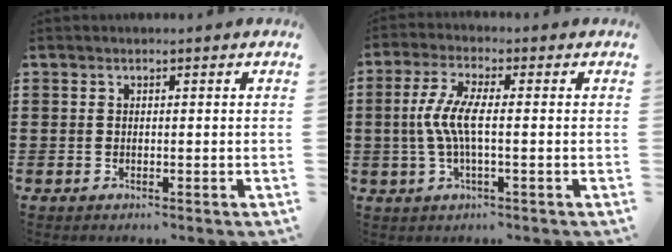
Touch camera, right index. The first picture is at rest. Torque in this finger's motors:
{"motor_torque": [1.17, -0.29, 0.78, 0.21]}